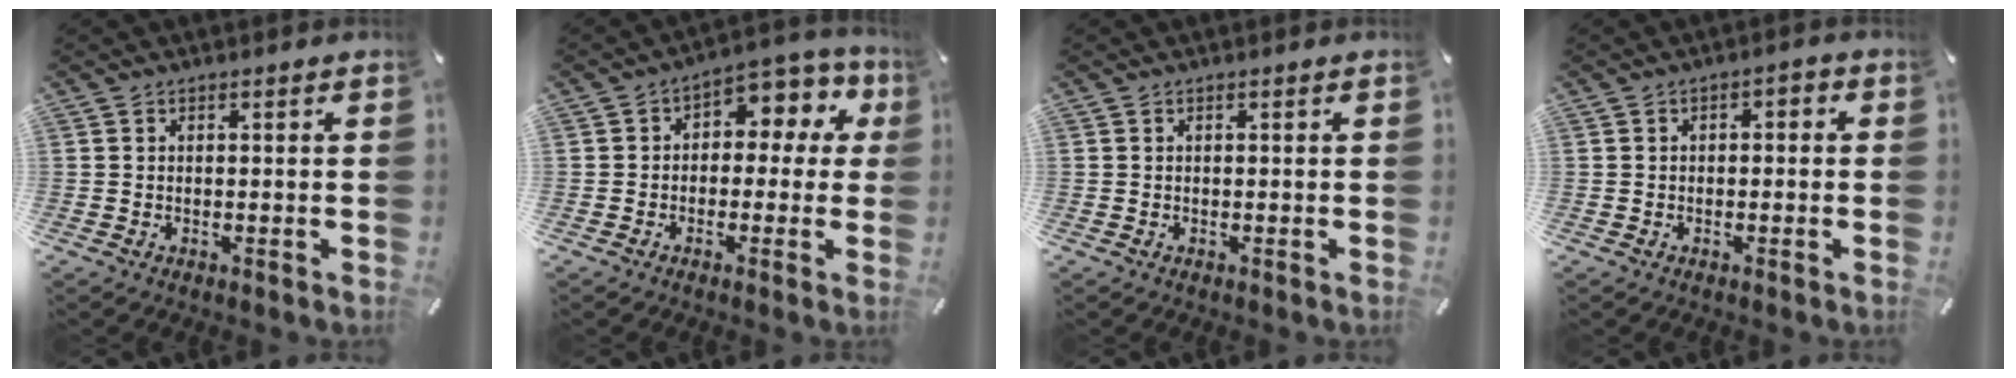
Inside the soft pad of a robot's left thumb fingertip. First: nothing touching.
{"total": 6.5, "force": [1.1, 4.9, 4.1], "torque": [-0.061, -0.001, 0.015]}
{"total": 0.0}
{"total": 1.9, "force": [-1.4, 1.0, 0.9], "torque": [-0.015, 0.012, -0.029]}